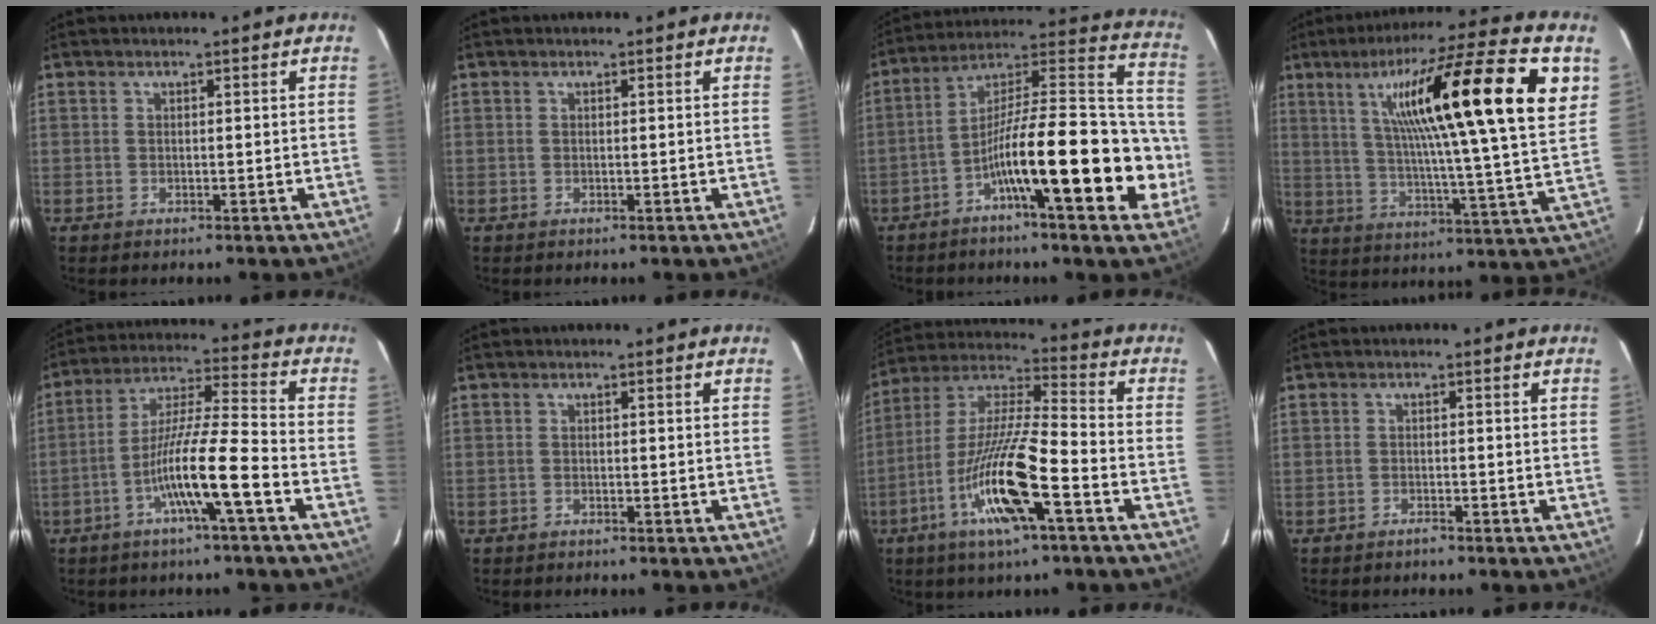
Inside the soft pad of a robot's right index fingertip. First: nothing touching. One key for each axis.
{"total": 0.0}
{"total": 21.1, "fx": -7.1, "fy": 3.3, "fz": 19.6, "tx": -0.275, "ty": 0.029, "tz": -0.111}
{"total": 25.3, "fx": 9.1, "fy": 0.8, "fz": 23.6, "tx": -0.364, "ty": 0.030, "tz": 0.131}
{"total": 11.4, "fx": -4.8, "fy": -0.6, "fz": 10.3, "tx": -0.193, "ty": 0.009, "tz": -0.090}
{"total": 0.5, "fx": -0.5, "fy": 0.1, "fz": -0.1, "tx": -0.006, "ty": -0.002, "tz": -0.008}
{"total": 16.2, "fx": -6.7, "fy": 1.4, "fz": 14.7, "tx": -0.294, "ty": -0.009, "tz": -0.125}
{"total": 1.1, "fx": -1.0, "fy": 0.2, "fz": 0.2, "tx": -0.006, "ty": -0.001, "tz": -0.014}